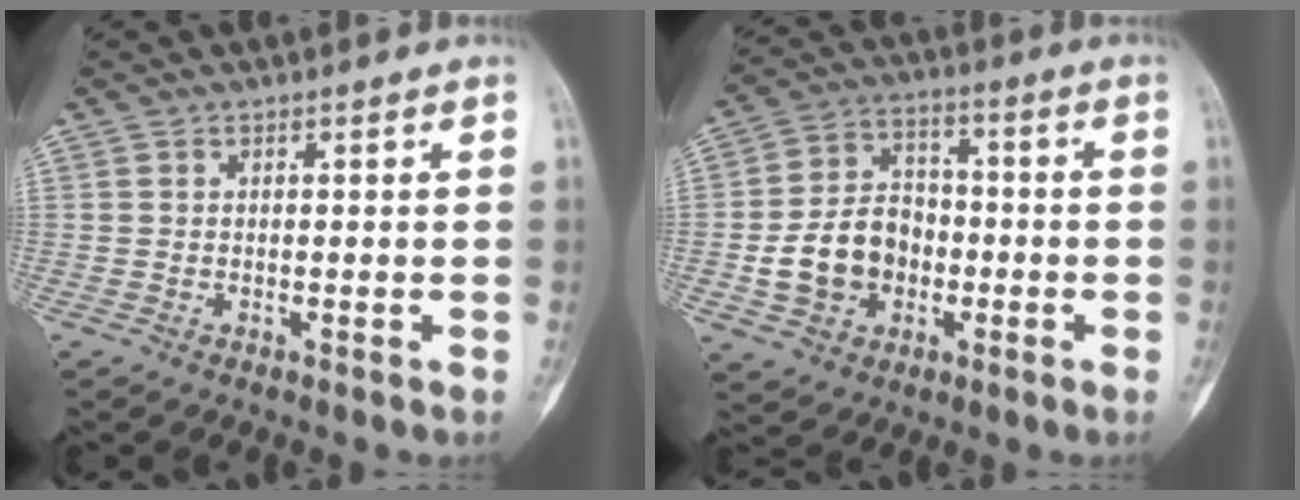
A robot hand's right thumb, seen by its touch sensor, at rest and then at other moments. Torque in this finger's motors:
{"motor_torque": [0.17, 0.04, 0.92, -0.21, 0.05]}